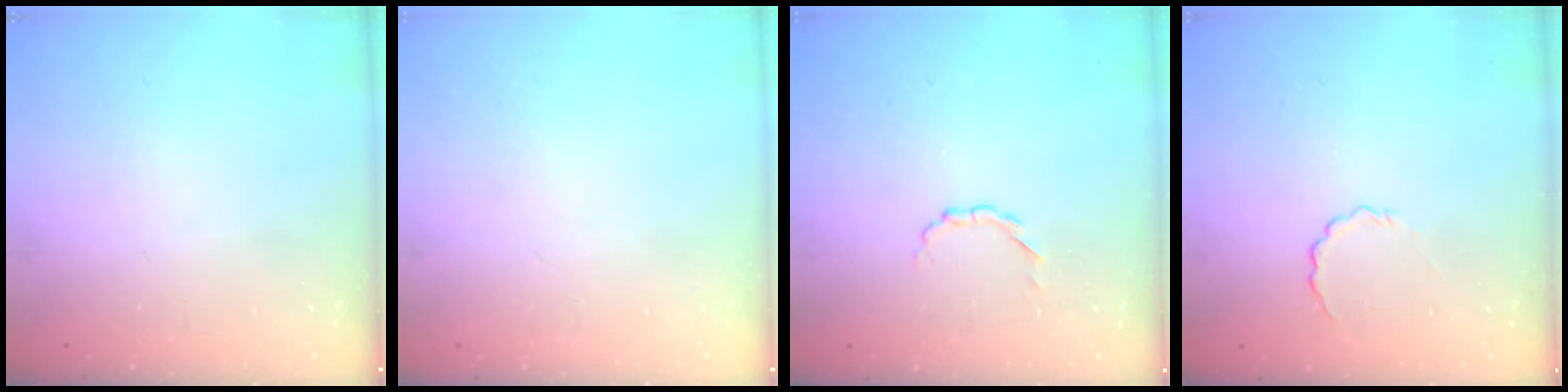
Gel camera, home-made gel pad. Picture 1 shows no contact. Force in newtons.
{"total": 0.0}
{"total": 2.7, "press": 2.5, "slide": 1.0}
{"total": 3.0, "press": 2.8, "slide": 0.9}